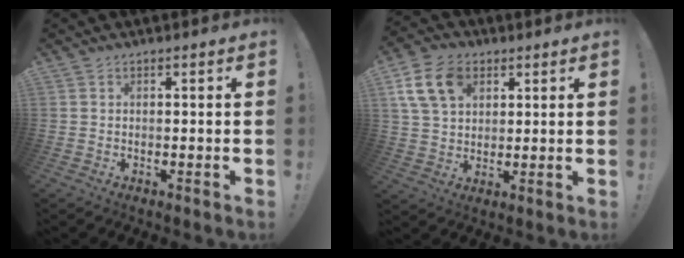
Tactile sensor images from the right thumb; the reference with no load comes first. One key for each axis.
{"total": 13.0, "fx": 5.6, "fy": 9.1, "fz": 7.4, "tx": -0.131, "ty": -0.013, "tz": 0.112}